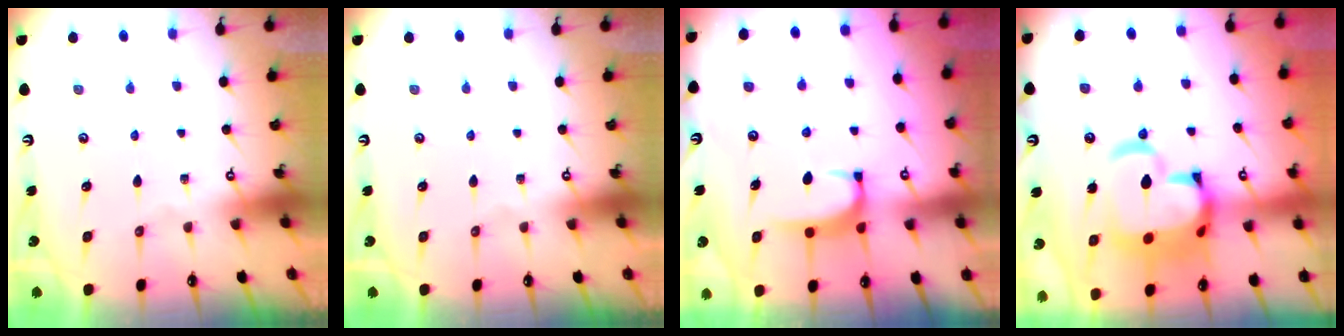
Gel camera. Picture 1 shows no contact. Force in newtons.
{"total": 0.0}
{"total": 1.8, "press": 1.7, "slide": 0.5}
{"total": 14.4, "press": 14.3, "slide": 1.8}